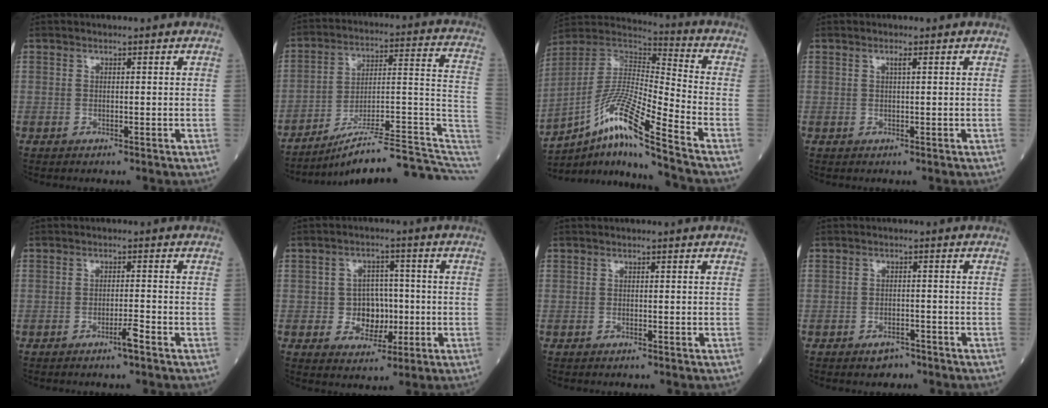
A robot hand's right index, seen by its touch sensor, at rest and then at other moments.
{"total": 19.8, "force": [-16.8, 1.2, 10.4], "torque": [-0.092, 0.040, -0.250]}
{"total": 16.4, "force": [-10.5, -0.4, 12.6], "torque": [-0.252, -0.002, -0.193]}
{"total": 0.7, "force": [0.3, -0.1, 0.6], "torque": [-0.013, 0.001, 0.005]}
{"total": 2.1, "force": [-1.5, -0.3, 1.5], "torque": [-0.026, -0.002, -0.028]}
{"total": 5.6, "force": [-1.0, 4.6, 3.1], "torque": [-0.042, 0.013, -0.010]}
{"total": 0.0}
{"total": 2.5, "force": [-1.9, 1.3, 1.0], "torque": [-0.017, 0.002, -0.024]}